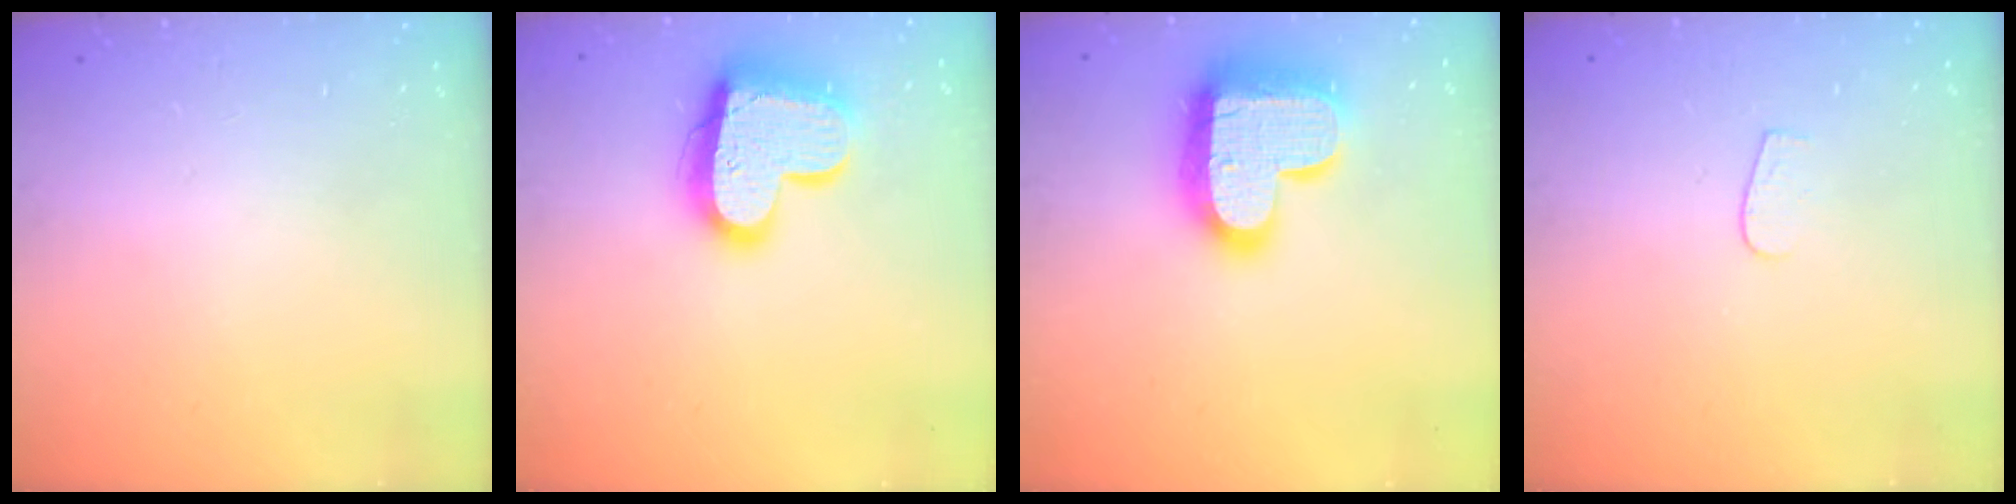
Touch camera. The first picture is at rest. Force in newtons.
{"total": 18.2, "press": 18.2, "slide": 1.6}
{"total": 23.7, "press": 23.7, "slide": 1.6}
{"total": 3.3, "press": 3.3, "slide": 0.2}